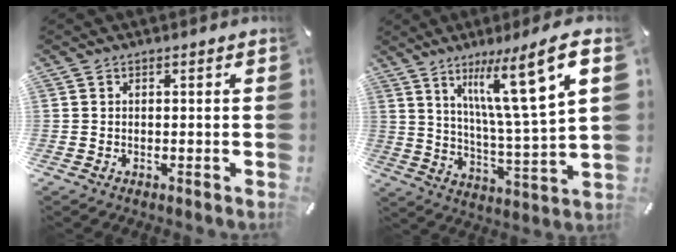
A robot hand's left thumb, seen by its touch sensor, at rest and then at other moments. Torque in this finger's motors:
{"motor_torque": [1.38, 1.35, 0.92, 0.17, 0.57]}